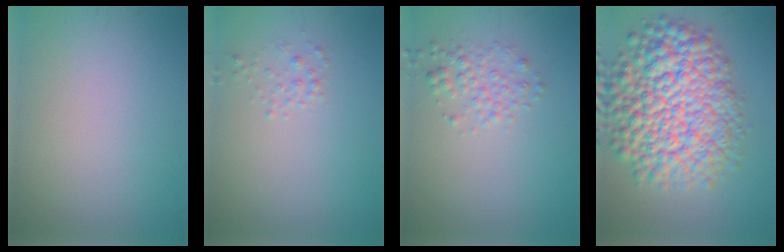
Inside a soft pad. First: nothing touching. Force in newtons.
{"total": 1.0, "press": 1.0, "slide": 0.1}
{"total": 2.0, "press": 2.0, "slide": 0.1}
{"total": 12.7, "press": 12.7, "slide": 0.5}